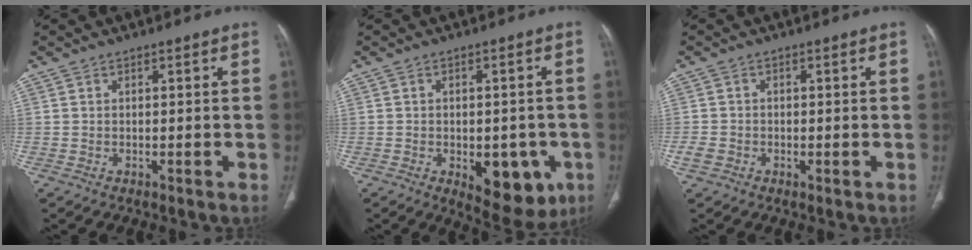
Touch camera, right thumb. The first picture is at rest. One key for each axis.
{"total": 12.1, "fx": -4.2, "fy": 6.6, "fz": 9.2, "tx": -0.083, "ty": 0.007, "tz": -0.040}
{"total": 2.4, "fx": -0.8, "fy": 1.9, "fz": 1.2, "tx": -0.021, "ty": 0.006, "tz": -0.015}